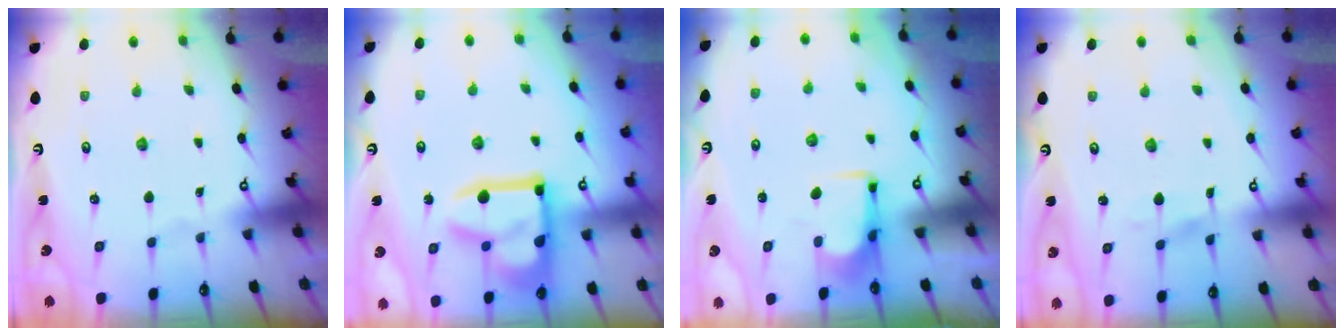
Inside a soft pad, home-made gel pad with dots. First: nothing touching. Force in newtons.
{"total": 18.2, "press": 18.1, "slide": 2.2}
{"total": 2.0, "press": 2.0, "slide": 0.2}
{"total": 5.2, "press": 5.2, "slide": 0.3}